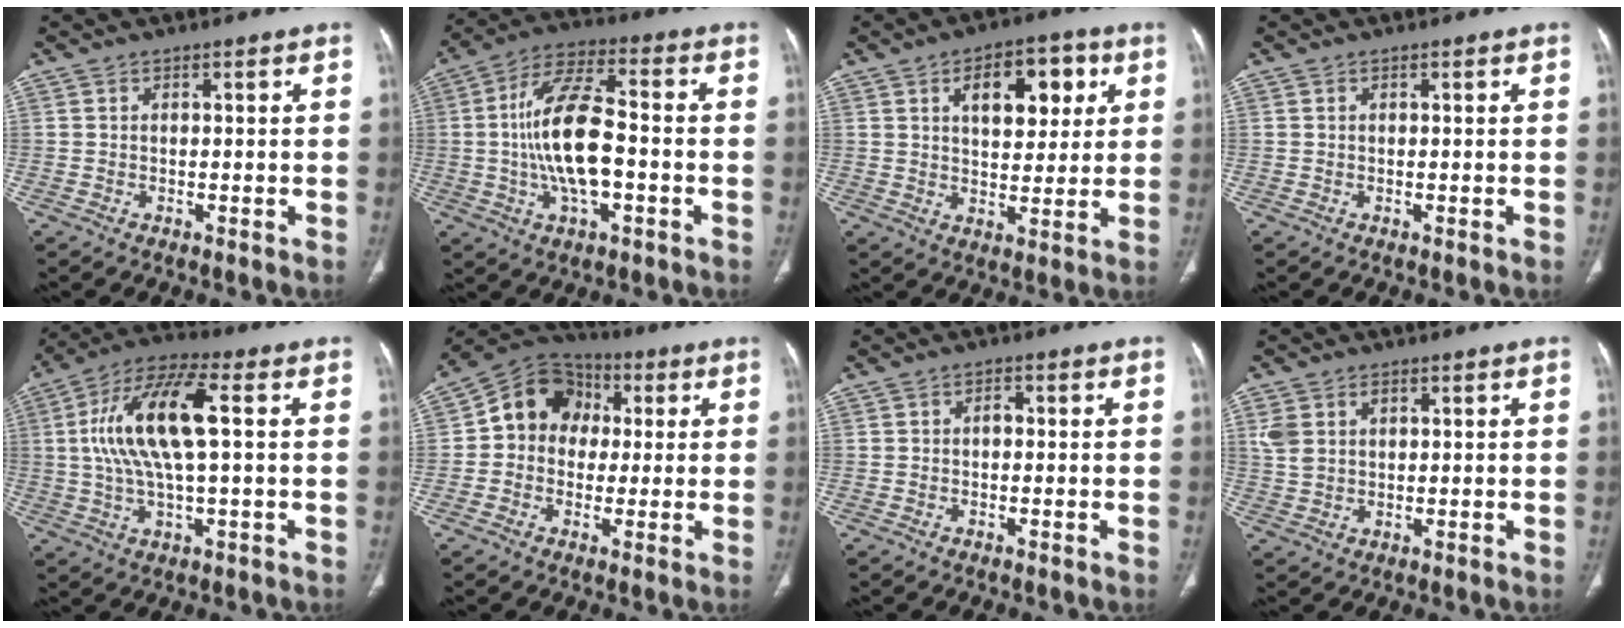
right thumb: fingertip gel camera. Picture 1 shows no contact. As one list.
[{"total": 14.9, "force": [-1.6, 6.3, 13.4], "torque": [-0.255, 0.024, -0.033]}, {"total": 11.7, "force": [4.3, 6.5, 8.8], "torque": [-0.088, -0.007, 0.062]}, {"total": 0.0}, {"total": 15.4, "force": [2.2, 5.0, 14.4], "torque": [-0.300, 0.025, 0.038]}, {"total": 11.5, "force": [1.2, 9.9, 5.7], "torque": [-0.064, 0.027, 0.004]}, {"total": 1.3, "force": [-0.2, 0.9, 0.9], "torque": [-0.010, 0.004, -0.006]}, {"total": 4.4, "force": [1.7, 3.0, 2.8], "torque": [-0.056, 0.002, 0.042]}]